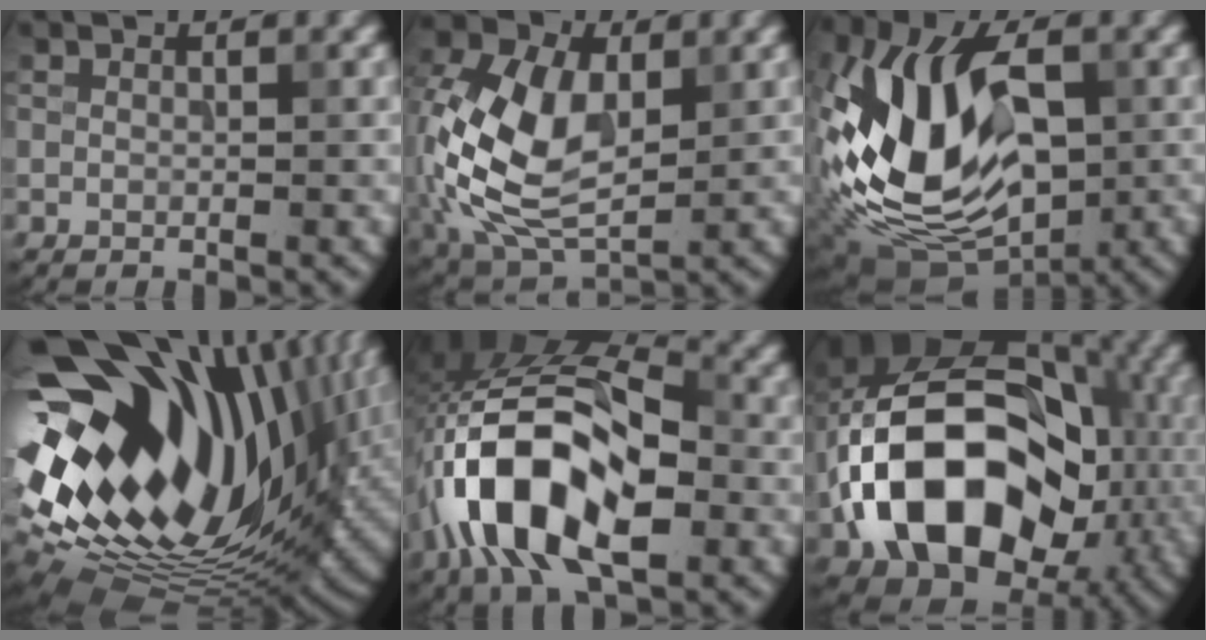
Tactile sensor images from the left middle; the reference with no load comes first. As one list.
[{"total": 11.2, "force": [0.4, 7.0, 8.7], "torque": [-0.199, 0.009, -0.001]}, {"total": 14.8, "force": [-2.1, 9.1, 11.5], "torque": [-0.253, -0.011, -0.037]}, {"total": 20.0, "force": [5.7, 12.1, 14.9], "torque": [-0.255, -0.003, 0.115]}, {"total": 12.8, "force": [-4.2, 7.0, 9.9], "torque": [-0.191, 0.008, -0.081]}, {"total": 17.3, "force": [-3.3, 12.4, 11.6], "torque": [-0.195, -0.001, -0.060]}]